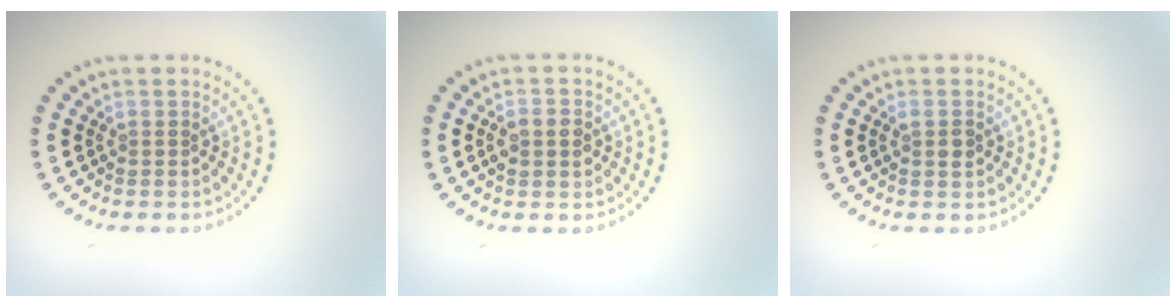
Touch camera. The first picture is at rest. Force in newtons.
{"total": 2.7, "press": 2.7, "slide": 0.2}
{"total": 1.1, "press": 1.0, "slide": 0.4}